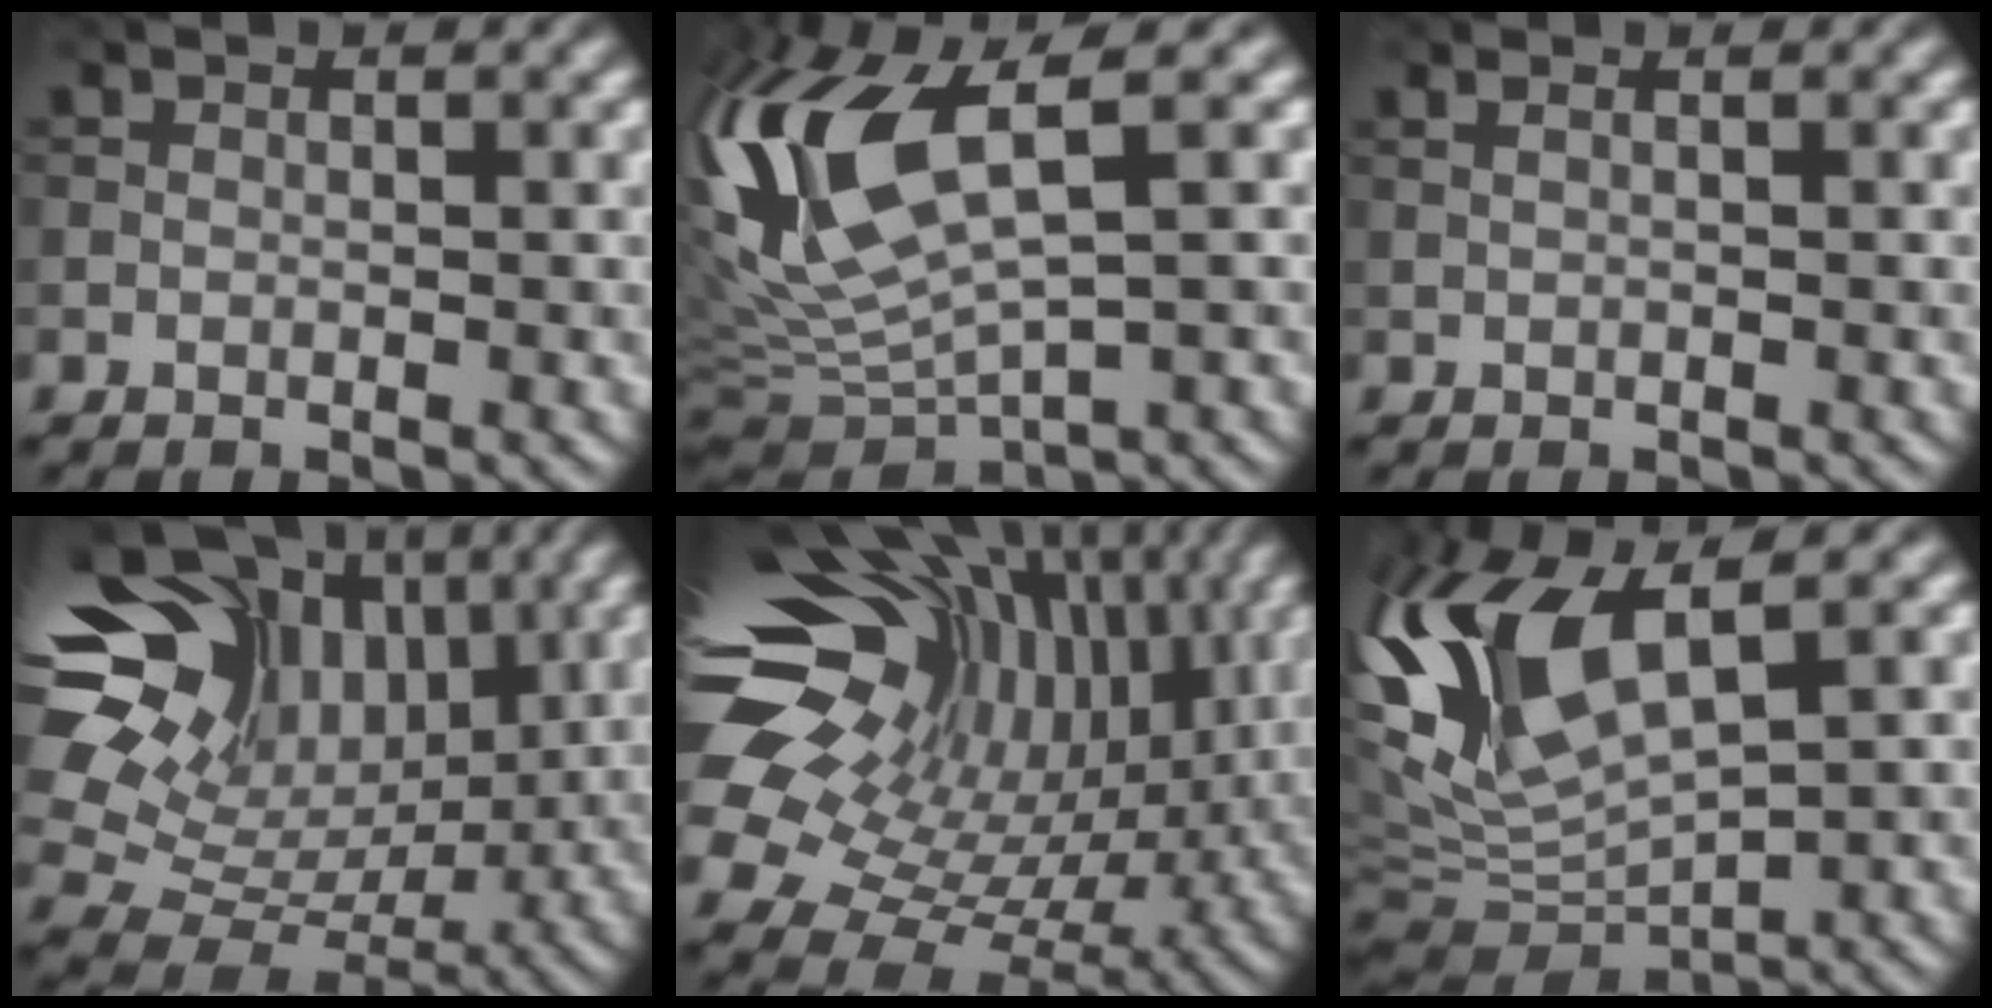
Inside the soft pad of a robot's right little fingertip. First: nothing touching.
{"total": 14.0, "force": [2.7, 5.4, 12.7], "torque": [-0.303, 0.006, 0.063]}
{"total": 1.9, "force": [1.0, 0.9, 1.3], "torque": [-0.010, 0.009, -0.009]}
{"total": 15.1, "force": [6.0, 10.5, 9.1], "torque": [-0.193, 0.045, 0.107]}
{"total": 17.6, "force": [6.4, 11.1, 12.1], "torque": [-0.230, 0.036, 0.128]}
{"total": 10.3, "force": [3.4, 4.0, 8.8], "torque": [-0.205, 0.004, 0.065]}